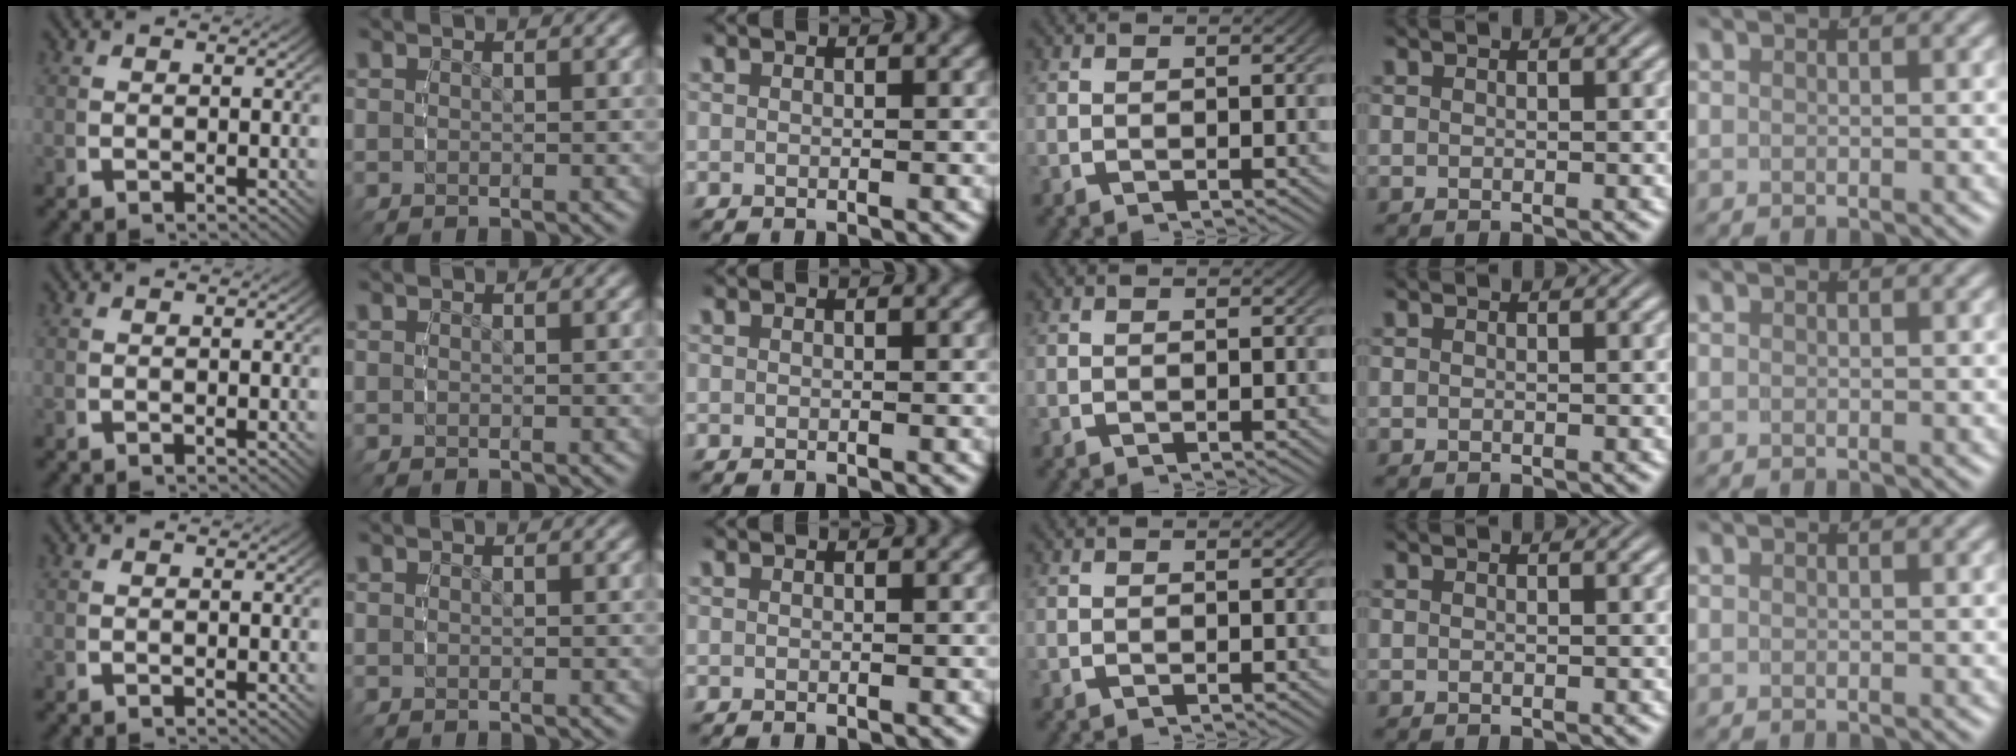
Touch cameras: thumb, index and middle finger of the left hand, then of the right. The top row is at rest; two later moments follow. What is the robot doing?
{"motion": "reach", "object": "markers"}